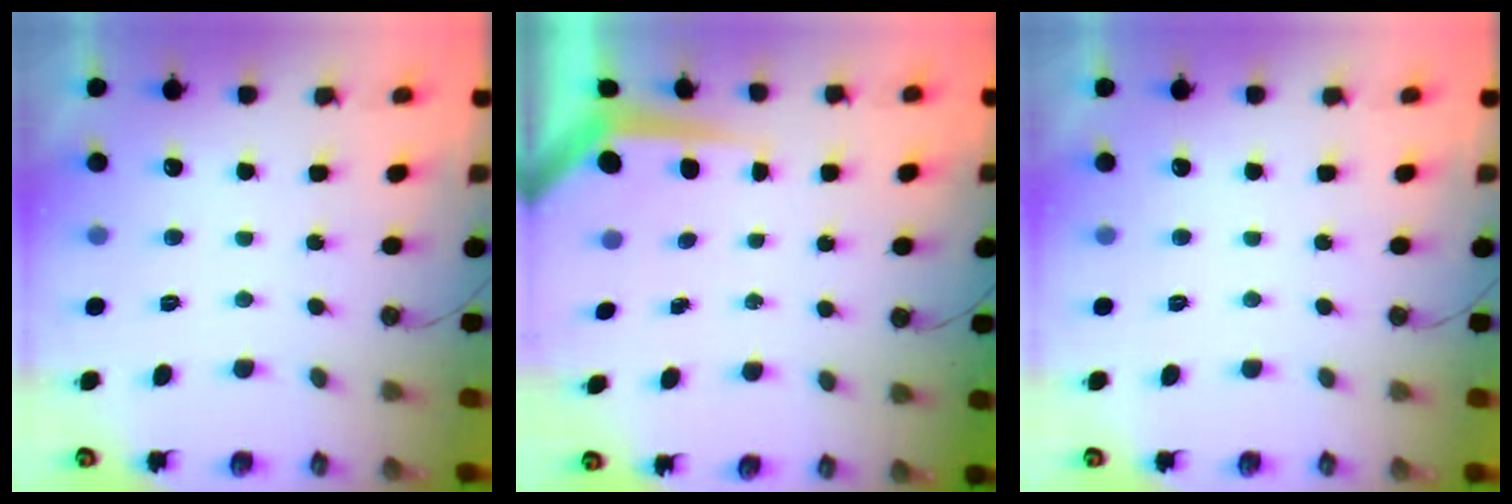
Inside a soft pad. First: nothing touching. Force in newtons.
{"total": 5.7, "press": 5.7, "slide": 0.5}
{"total": 0.0}